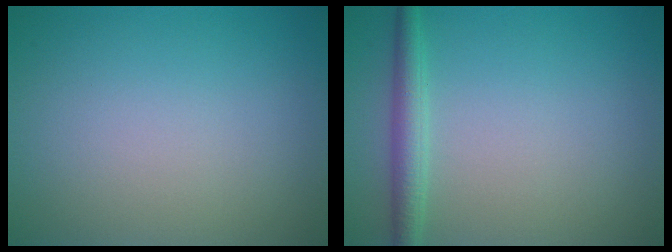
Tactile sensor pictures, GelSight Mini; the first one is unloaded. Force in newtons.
{"total": 2.4, "press": 2.4, "slide": 0.1}